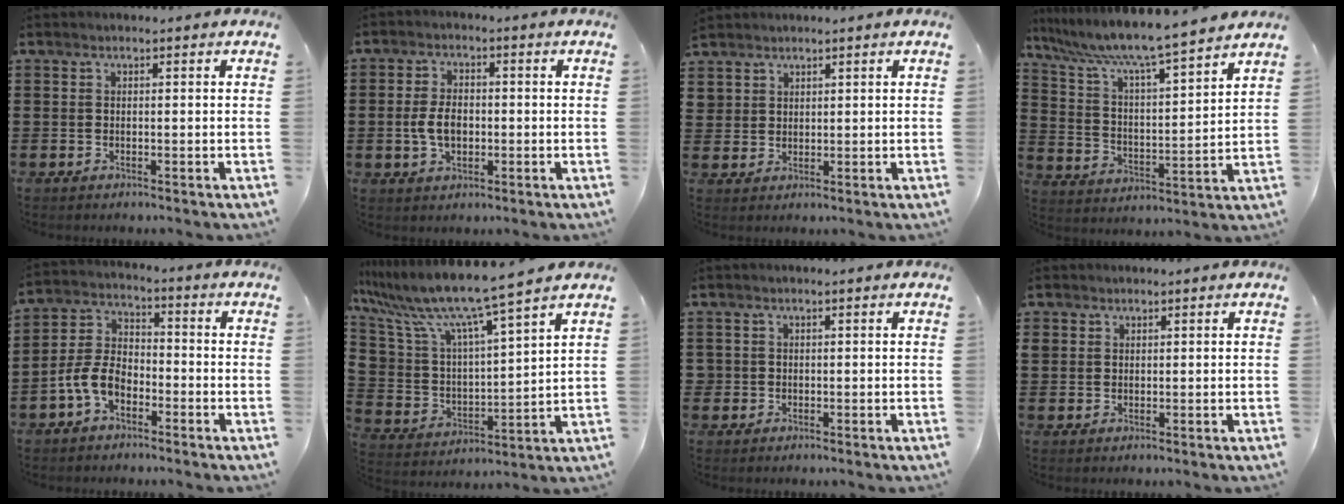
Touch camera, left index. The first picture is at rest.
{"total": 5.2, "force": [-0.7, 3.1, 4.1], "torque": [-0.089, -0.004, -0.021]}
{"total": 2.7, "force": [2.0, 1.8, -0.2], "torque": [-0.007, 0.006, 0.040]}
{"total": 7.2, "force": [6.3, -0.4, 3.4], "torque": [-0.093, -0.044, 0.101]}
{"total": 6.3, "force": [-3.5, 3.6, 3.7], "torque": [-0.102, 0.005, -0.076]}
{"total": 8.8, "force": [7.6, 0.5, 4.4], "torque": [-0.120, -0.048, 0.123]}
{"total": 1.2, "force": [0.0, 1.2, 0.1], "torque": [-0.007, 0.005, -0.003]}
{"total": 1.8, "force": [1.2, 1.3, 0.1], "torque": [-0.008, 0.006, 0.025]}